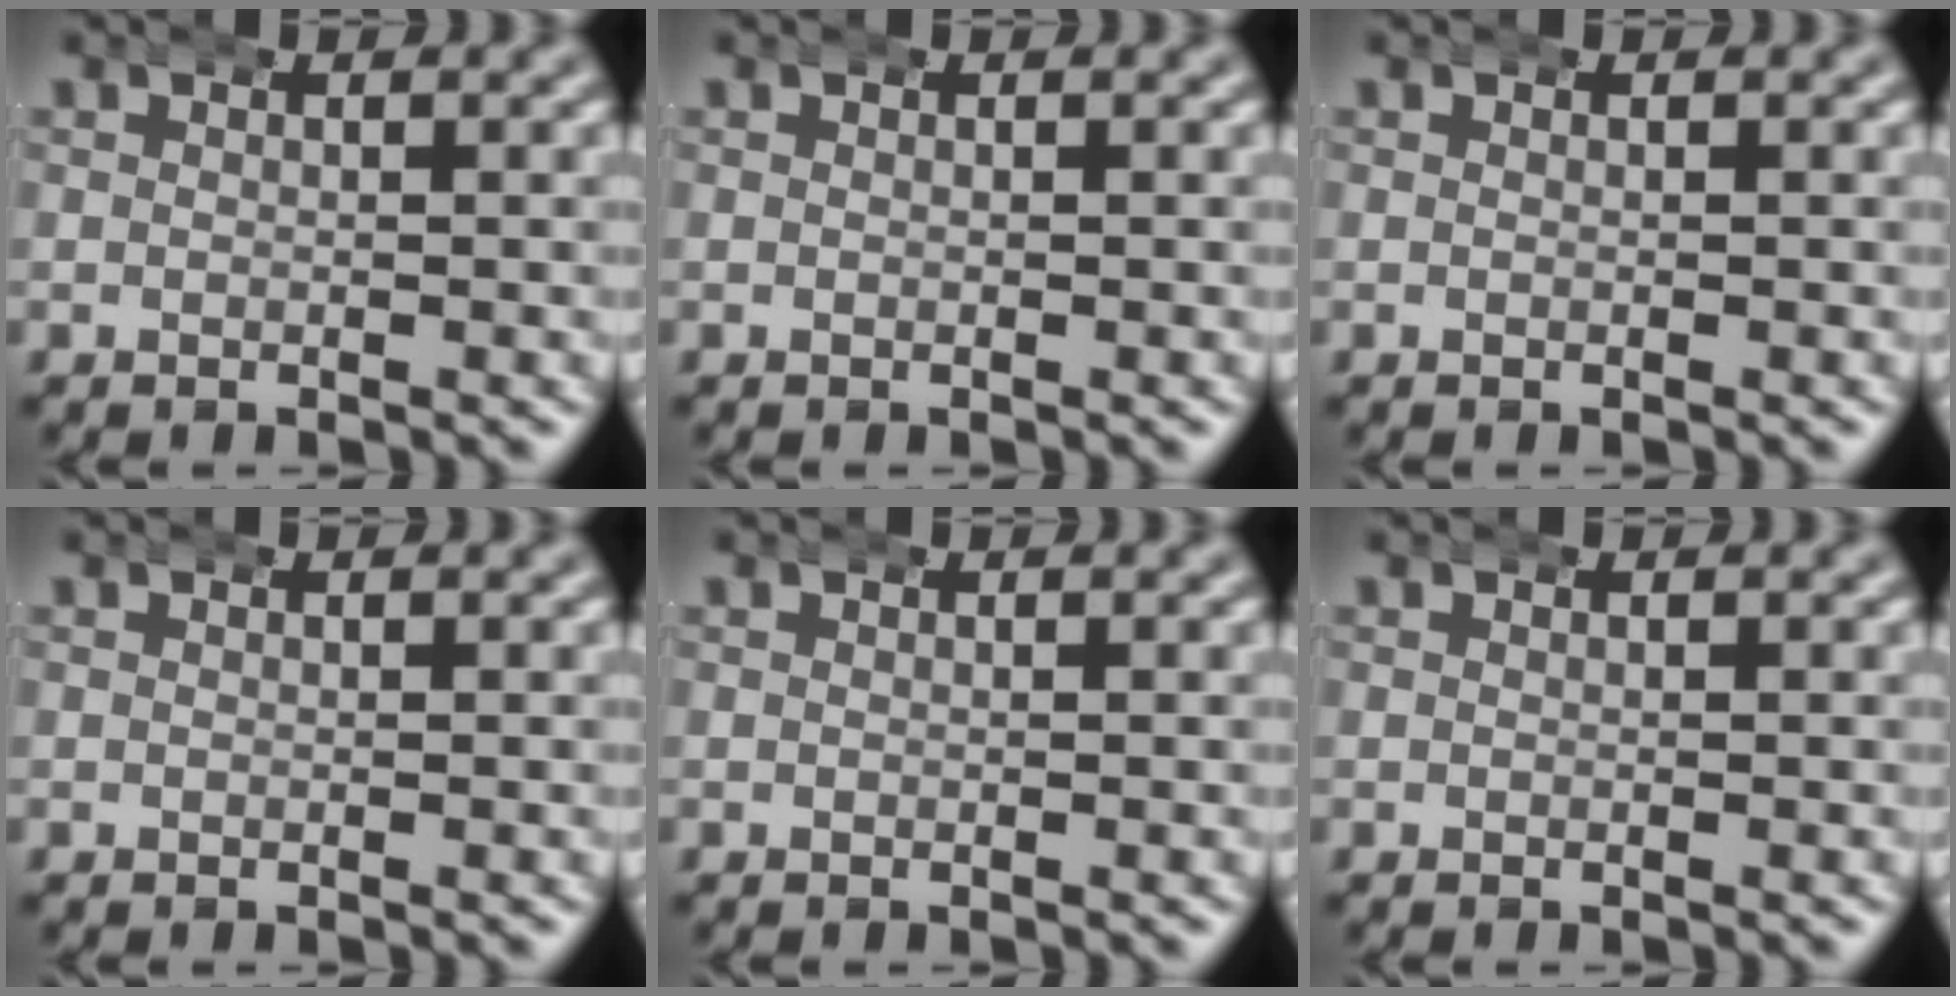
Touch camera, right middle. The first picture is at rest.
{"total": 0.0}
{"total": 0.0}
{"total": 0.0}
{"total": 0.0}
{"total": 0.0}